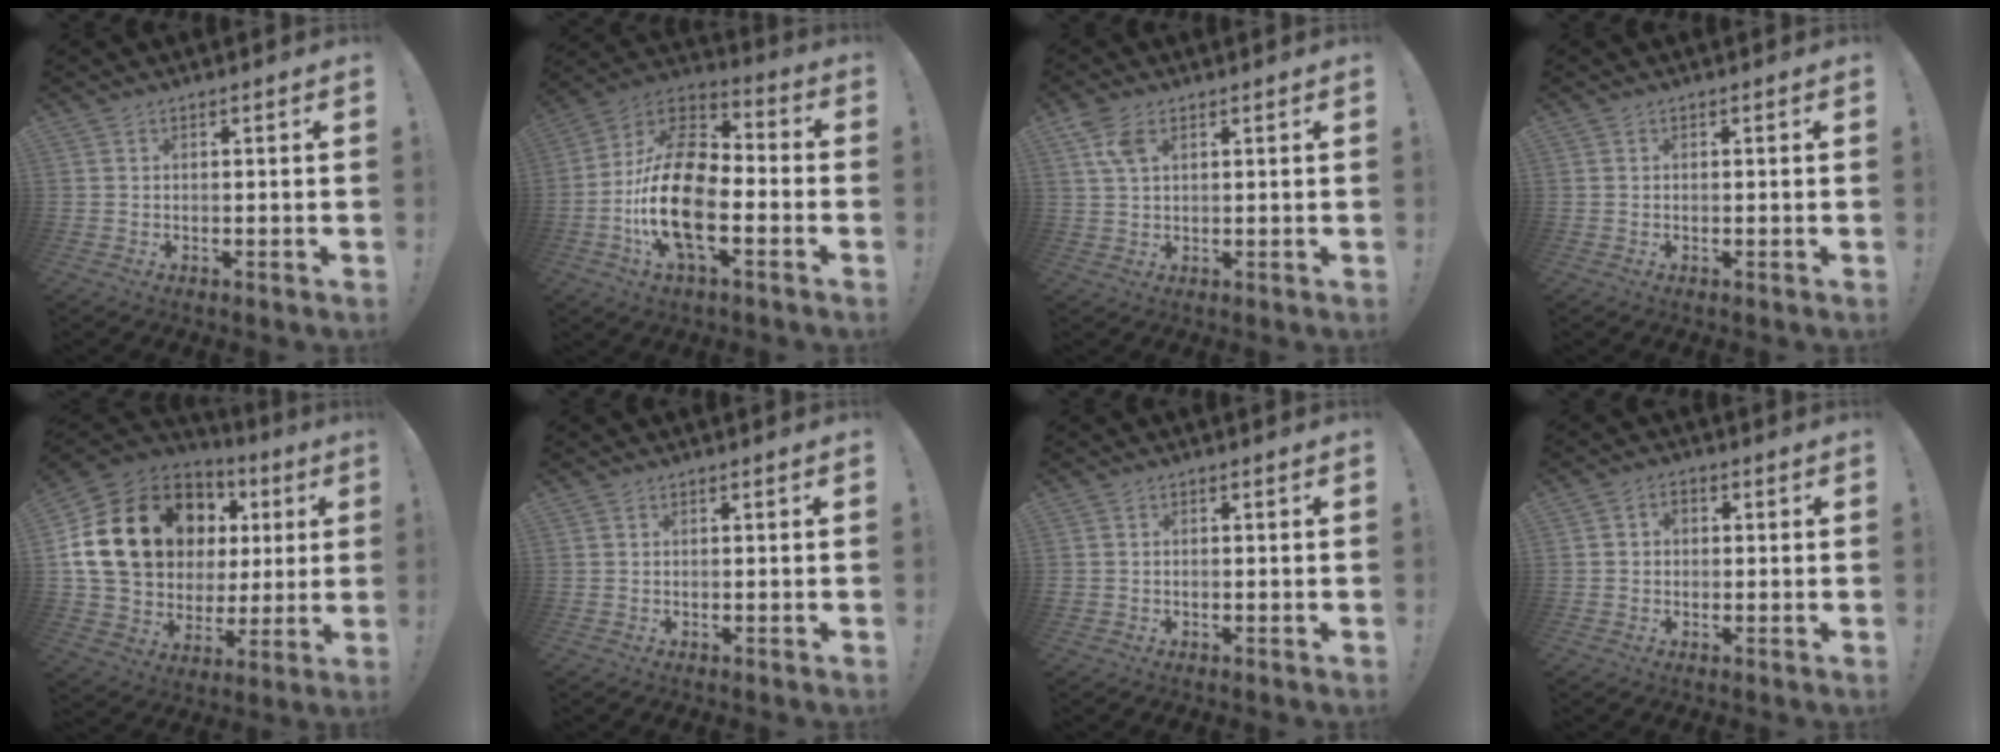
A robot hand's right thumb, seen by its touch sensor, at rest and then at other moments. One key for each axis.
{"total": 21.8, "fx": -5.3, "fy": 11.5, "fz": 17.8, "tx": -0.354, "ty": 0.024, "tz": -0.085}
{"total": 5.9, "fx": 2.6, "fy": 2.9, "fz": 4.4, "tx": -0.094, "ty": -0.003, "tz": 0.050}
{"total": 0.0}
{"total": 23.1, "fx": 8.3, "fy": 16.3, "fz": 14.0, "tx": -0.249, "ty": -0.025, "tz": 0.186}
{"total": 0.0}
{"total": 1.0, "fx": -0.5, "fy": 0.8, "fz": 0.3, "tx": -0.005, "ty": 0.003, "tz": -0.009}
{"total": 2.6, "fx": -0.3, "fy": 2.3, "fz": 1.3, "tx": -0.017, "ty": 0.005, "tz": -0.006}